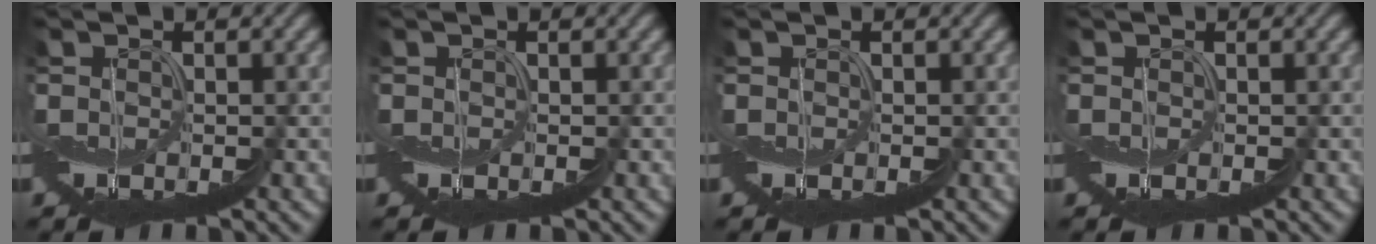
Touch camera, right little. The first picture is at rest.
{"total": 0.0}
{"total": 0.0}
{"total": 0.0}